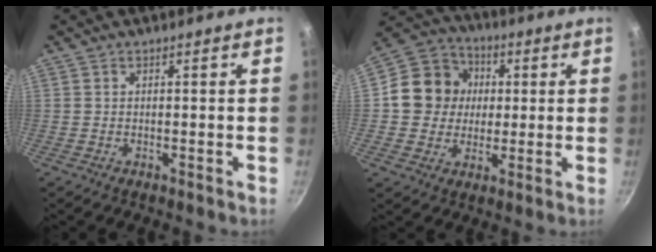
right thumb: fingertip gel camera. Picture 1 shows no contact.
{"total": 12.4, "force": [1.3, 11.3, 4.8], "torque": [-0.051, 0.020, 0.010]}